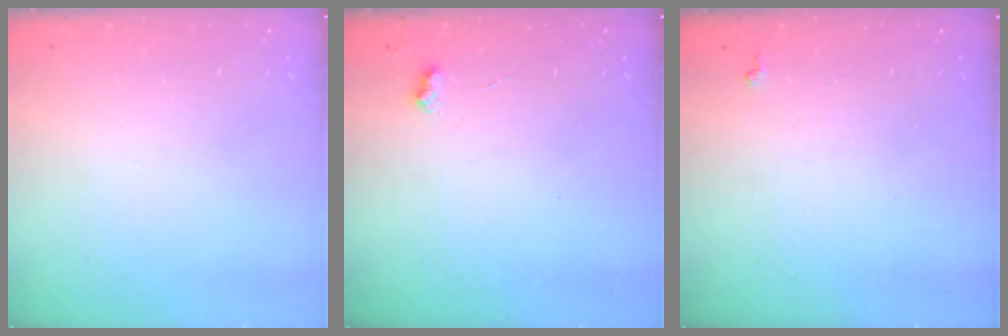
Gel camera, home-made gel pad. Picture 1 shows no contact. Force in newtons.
{"total": 3.1, "press": 3.0, "slide": 0.4}
{"total": 0.8, "press": 0.8, "slide": 0.3}